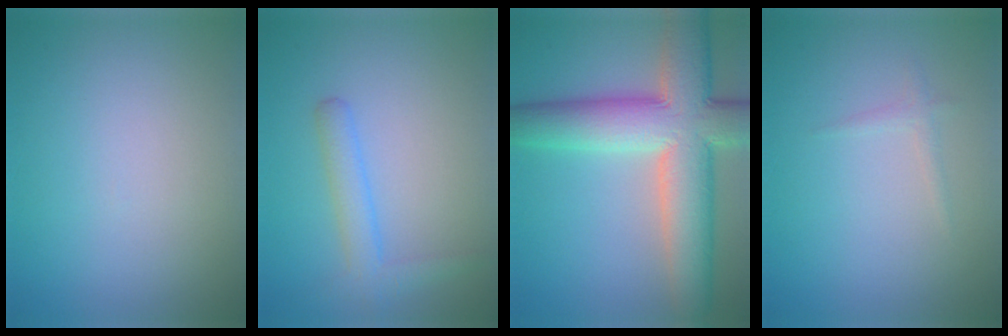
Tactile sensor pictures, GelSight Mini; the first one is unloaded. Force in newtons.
{"total": 2.5, "press": 2.5, "slide": 0.0}
{"total": 11.1, "press": 11.0, "slide": 0.5}
{"total": 0.8, "press": 0.8, "slide": 0.0}